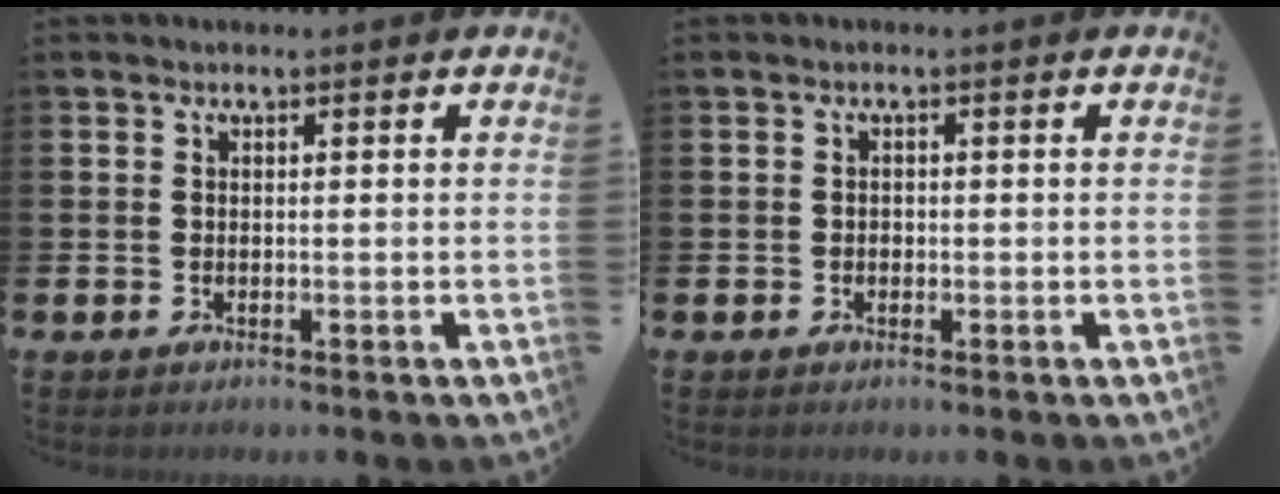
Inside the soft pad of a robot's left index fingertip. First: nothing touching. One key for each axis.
{"total": 0.7, "fx": -0.2, "fy": 0.7, "fz": 0.2, "tx": 0.002, "ty": 0.003, "tz": -0.008}